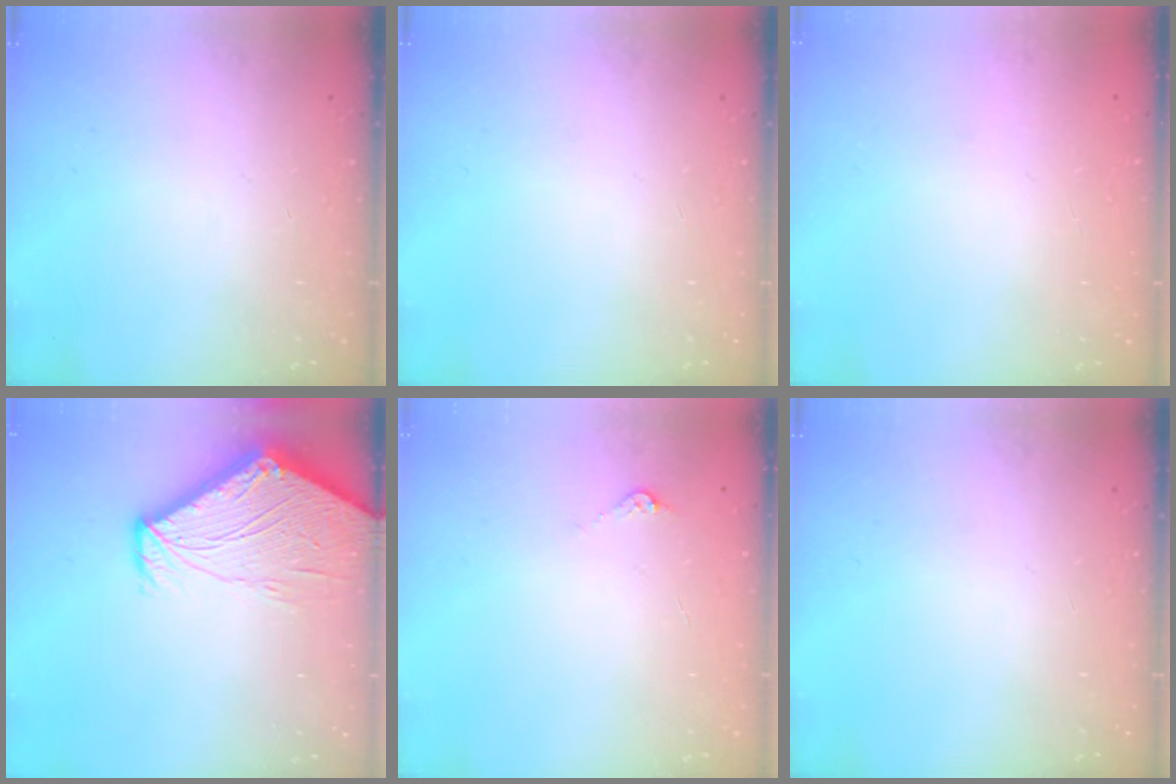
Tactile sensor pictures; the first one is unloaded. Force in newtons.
{"total": 0.0}
{"total": 0.7, "press": 0.3, "slide": 0.7}
{"total": 10.9, "press": 10.8, "slide": 1.2}
{"total": 4.8, "press": 4.8, "slide": 0.6}
{"total": 0.0}